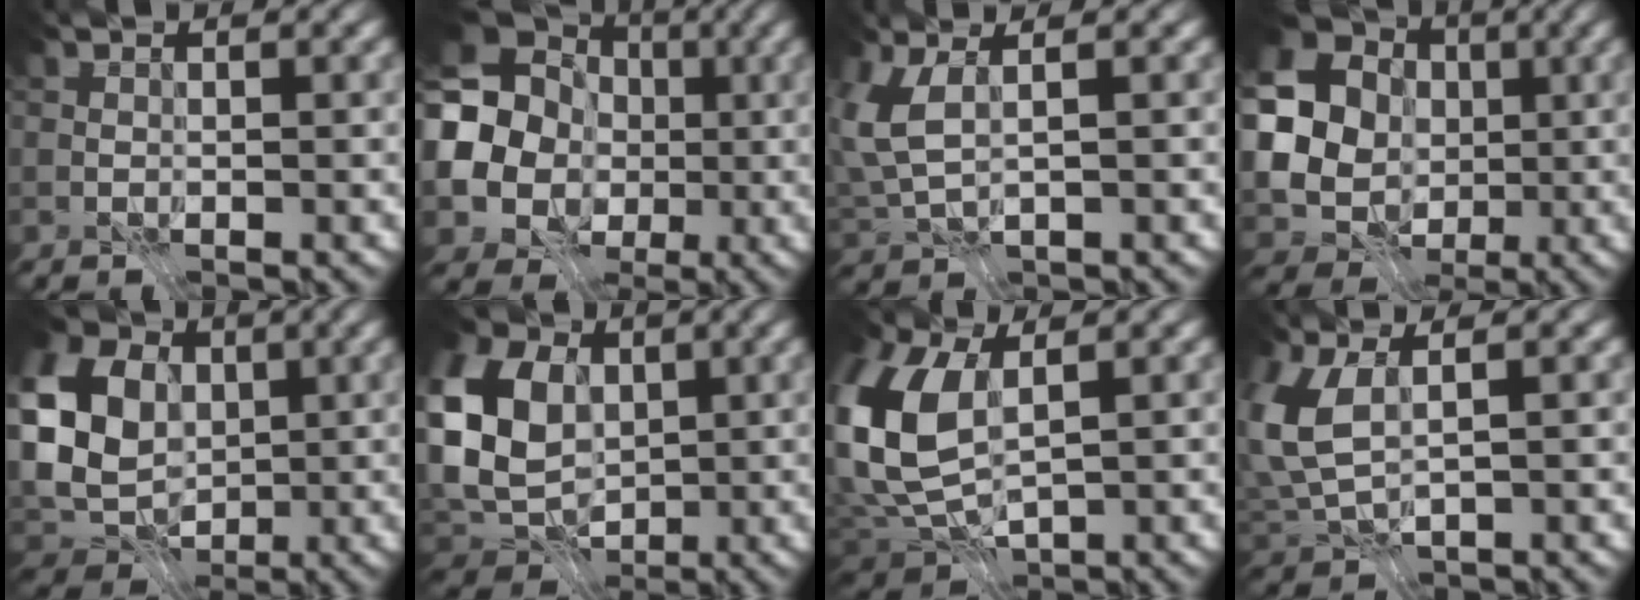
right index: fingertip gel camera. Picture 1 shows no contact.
{"total": 14.2, "force": [-0.1, 13.0, 5.6], "torque": [-0.148, 0.000, -0.033]}
{"total": 4.0, "force": [1.2, 1.5, 3.5], "torque": [-0.095, 0.005, 0.025]}
{"total": 20.1, "force": [1.1, 18.7, 7.2], "torque": [-0.186, -0.013, -0.017]}
{"total": 12.1, "force": [1.8, 9.2, 7.6], "torque": [-0.174, 0.011, 0.038]}
{"total": 10.1, "force": [1.0, 7.5, 6.7], "torque": [-0.167, 0.012, -0.001]}
{"total": 10.3, "force": [1.1, 6.0, 8.3], "torque": [-0.223, 0.002, 0.014]}
{"total": 5.4, "force": [1.1, 2.6, 4.6], "torque": [-0.122, 0.003, 0.021]}